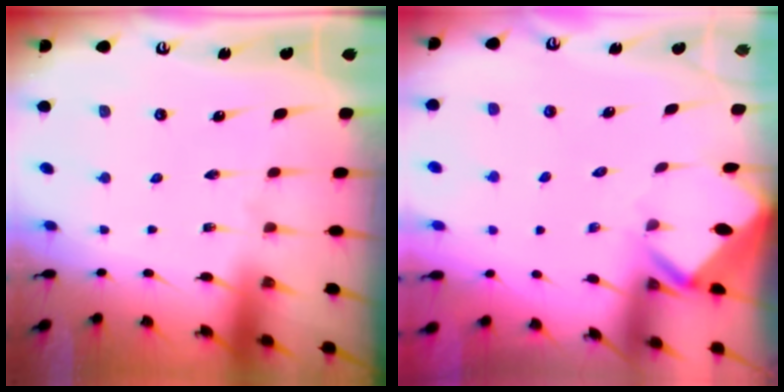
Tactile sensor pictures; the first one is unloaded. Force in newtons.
{"total": 2.8, "press": 2.8, "slide": 0.3}